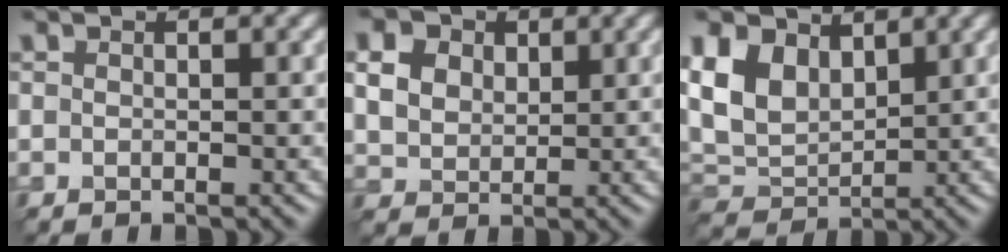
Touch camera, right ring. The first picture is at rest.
{"total": 8.5, "force": [3.8, 6.2, 4.4], "torque": [-0.121, 0.023, 0.055]}
{"total": 6.2, "force": [2.2, 4.4, 3.7], "torque": [-0.098, -0.004, 0.035]}